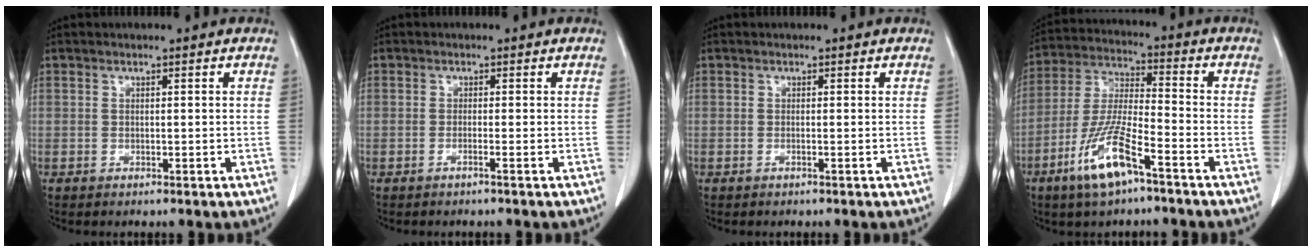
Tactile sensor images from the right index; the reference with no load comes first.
{"total": 0.8, "force": [-0.6, -0.4, 0.4], "torque": [0.000, 0.005, -0.016]}
{"total": 0.0}
{"total": 11.4, "force": [-6.5, 2.0, 9.1], "torque": [-0.192, -0.014, -0.126]}